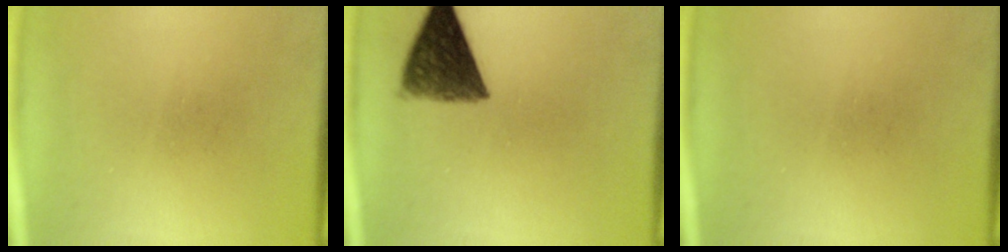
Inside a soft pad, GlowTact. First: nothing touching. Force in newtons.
{"total": 8.7}
{"total": 0.0}